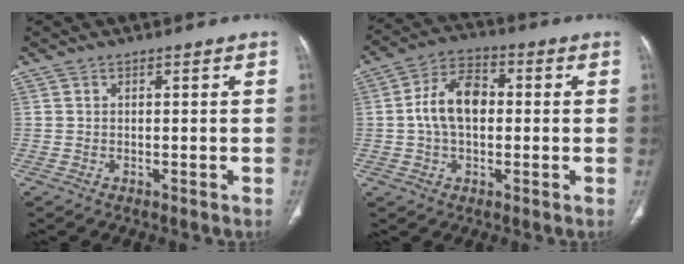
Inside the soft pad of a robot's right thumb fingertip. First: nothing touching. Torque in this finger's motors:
{"motor_torque": [0.13, 0.08, 1.06, 0.09, 0.06]}